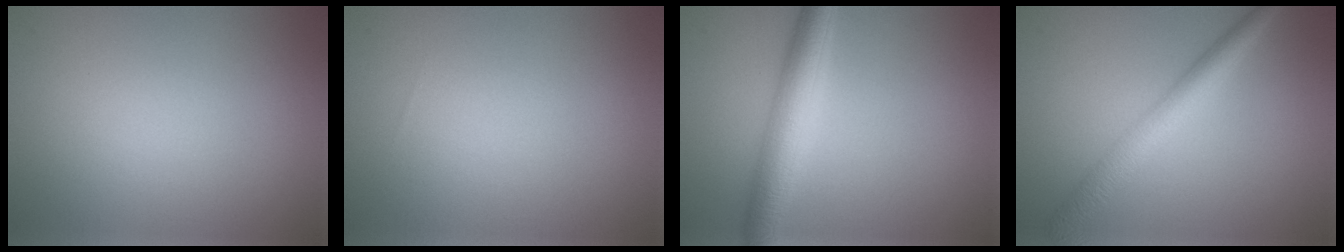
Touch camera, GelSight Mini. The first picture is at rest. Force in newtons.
{"total": 0.0}
{"total": 4.7, "press": 4.7, "slide": 0.1}
{"total": 4.1, "press": 4.1, "slide": 0.0}